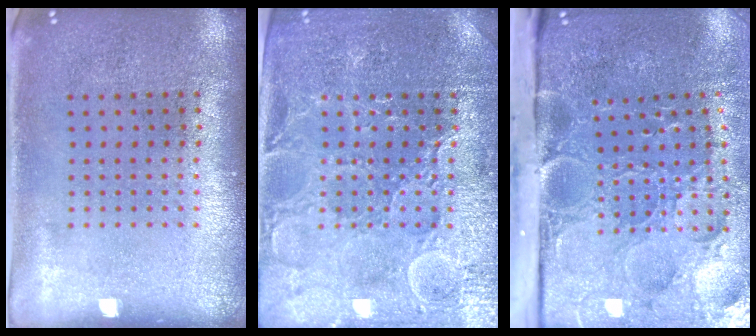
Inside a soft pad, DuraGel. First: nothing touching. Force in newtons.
{"total": 3.9, "press": 3.8, "slide": 1.0}
{"total": 5.3, "press": 4.1, "slide": 3.3}